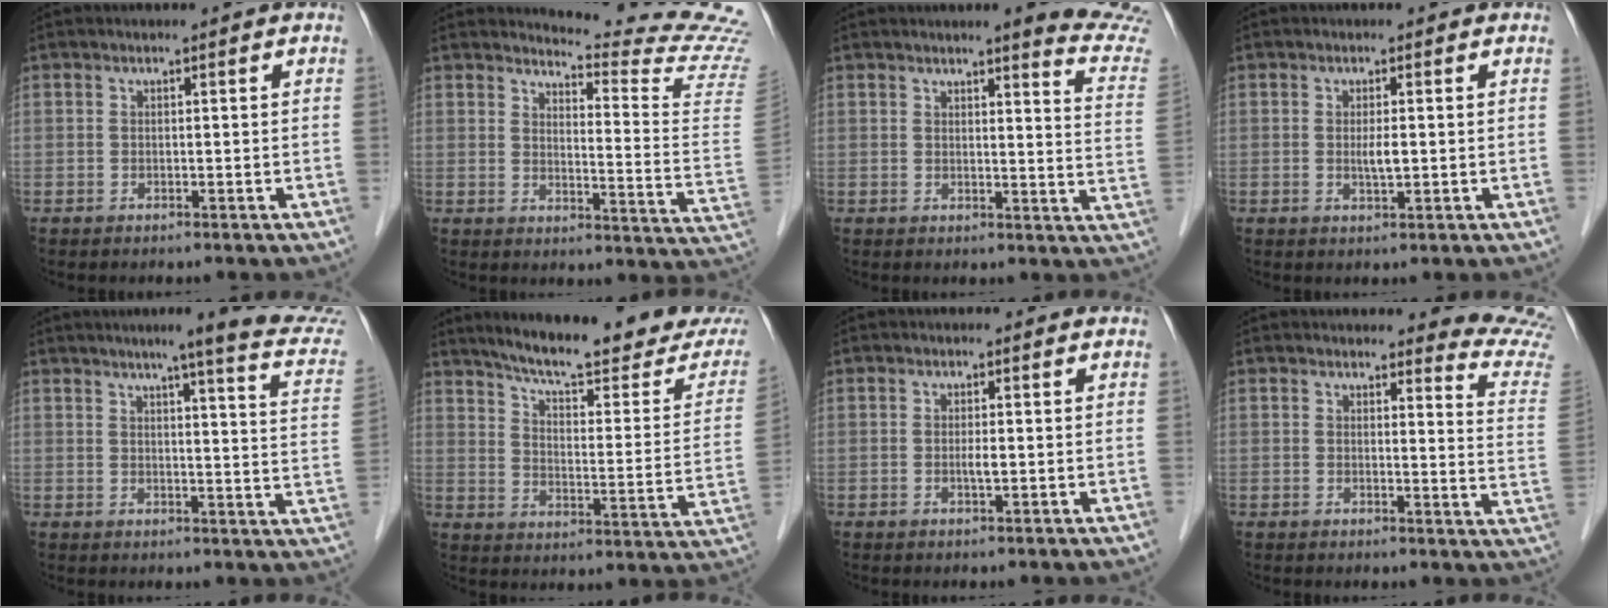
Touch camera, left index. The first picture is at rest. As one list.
[{"total": 15.1, "force": [14.7, -2.7, 2.1], "torque": [-0.037, -0.149, 0.159]}, {"total": 12.0, "force": [11.4, -0.4, 3.6], "torque": [-0.022, -0.087, 0.100]}, {"total": 1.9, "force": [0.0, 0.4, 1.9], "torque": [-0.039, -0.002, 0.001]}, {"total": 18.0, "force": [15.6, -0.5, 8.9], "torque": [-0.107, -0.053, 0.171]}, {"total": 22.6, "force": [19.9, 2.2, 10.4], "torque": [-0.148, -0.055, 0.257]}, {"total": 1.2, "force": [-0.1, 0.2, 1.2], "torque": [-0.023, -0.001, -0.002]}, {"total": 10.1, "force": [10.0, 0.1, 0.8], "torque": [0.016, -0.103, 0.076]}]